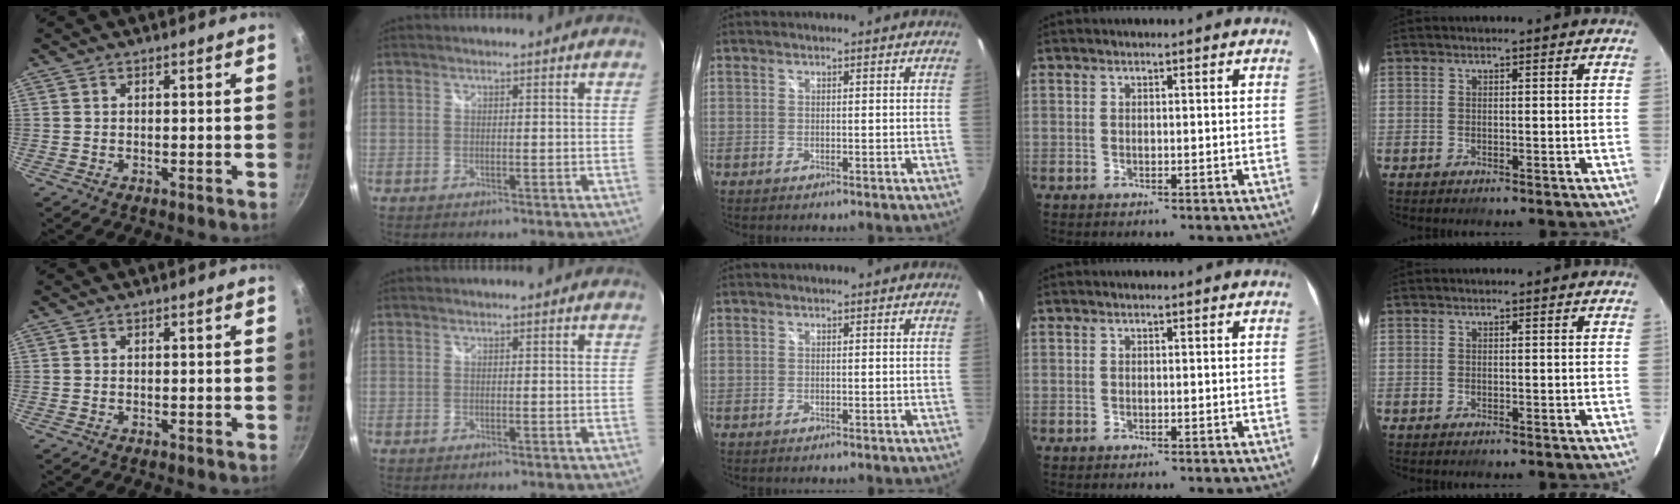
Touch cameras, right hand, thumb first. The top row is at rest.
{}